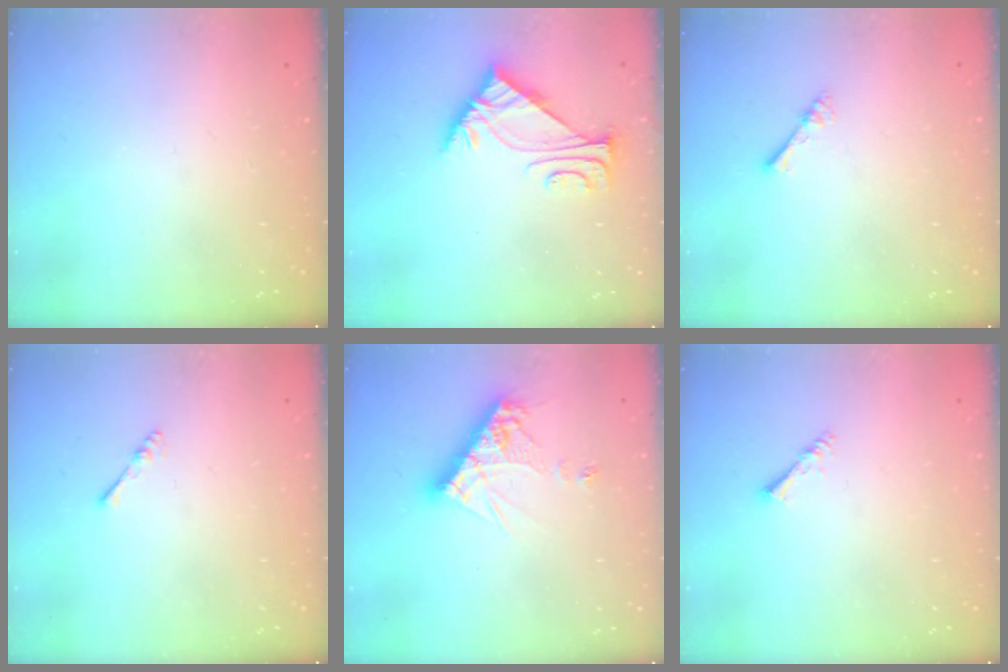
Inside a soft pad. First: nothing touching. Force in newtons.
{"total": 5.8, "press": 5.7, "slide": 0.6}
{"total": 1.0, "press": 1.0, "slide": 0.3}
{"total": 2.2, "press": 2.2, "slide": 0.4}
{"total": 11.7, "press": 11.6, "slide": 1.1}
{"total": 1.6, "press": 1.5, "slide": 0.3}